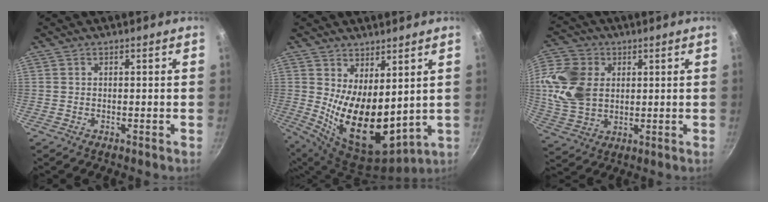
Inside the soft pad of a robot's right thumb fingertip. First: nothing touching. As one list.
[{"total": 15.0, "force": [2.6, 7.9, 12.5], "torque": [-0.185, -0.051, 0.069]}, {"total": 13.6, "force": [2.6, 10.4, 8.4], "torque": [-0.150, -0.008, 0.054]}]